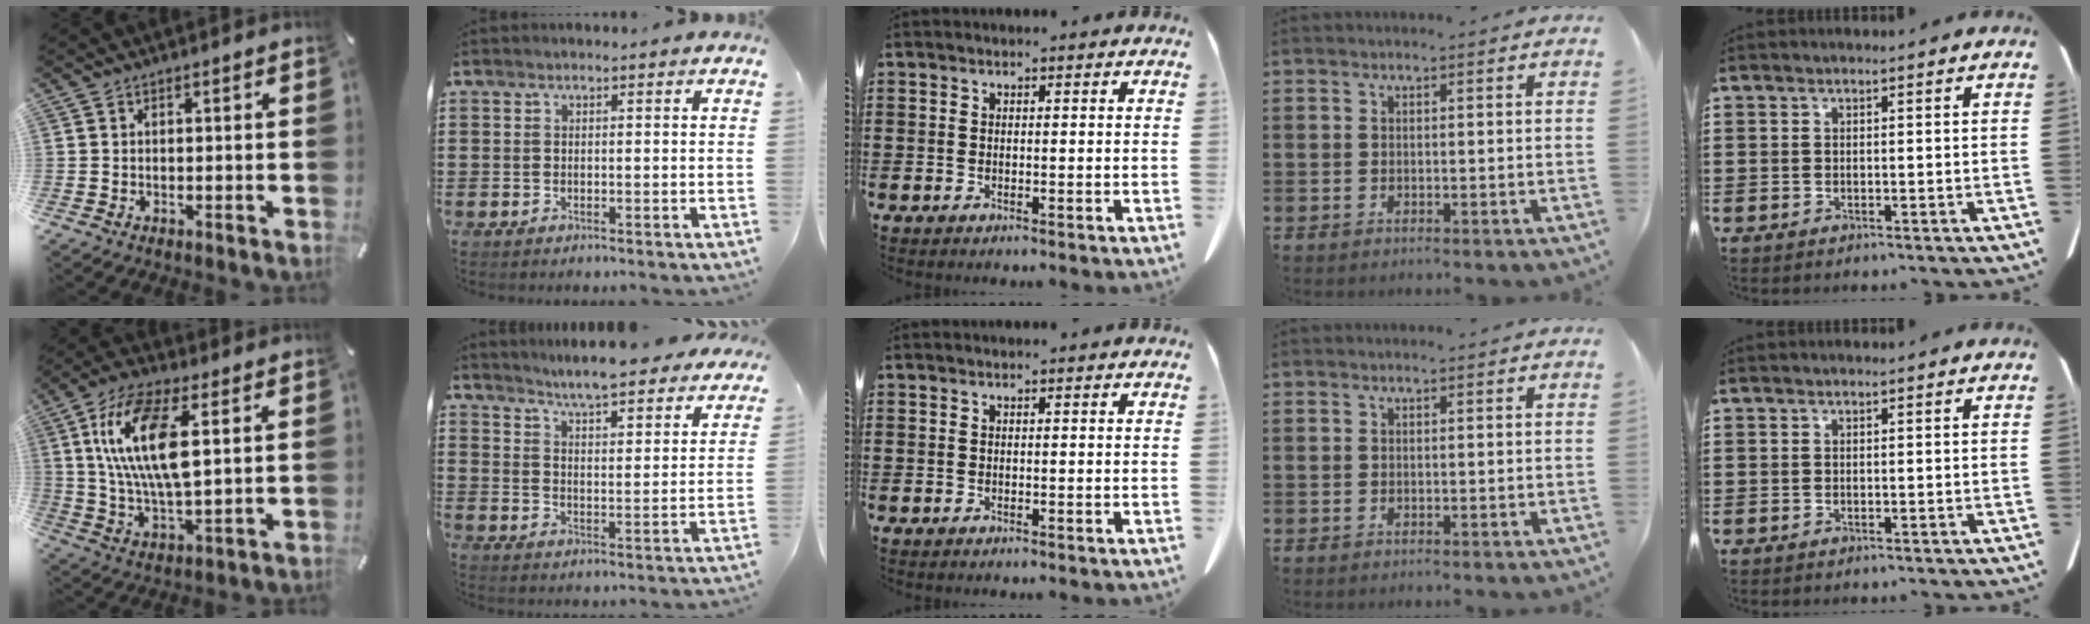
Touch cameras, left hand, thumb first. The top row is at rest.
{"thumb": {"total": 16.5, "force": [4.8, 6.9, 14.2], "torque": [-0.299, -0.004, 0.079]}, "index": {"total": 5.4, "force": [5.3, -0.6, 0.8], "torque": [-0.041, -0.040, 0.089]}}